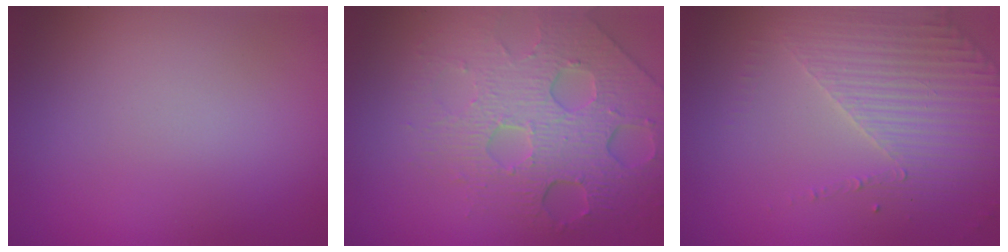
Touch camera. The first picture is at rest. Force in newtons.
{"total": 7.9, "press": 5.3, "slide": 5.8}
{"total": 4.3, "press": 3.2, "slide": 2.9}